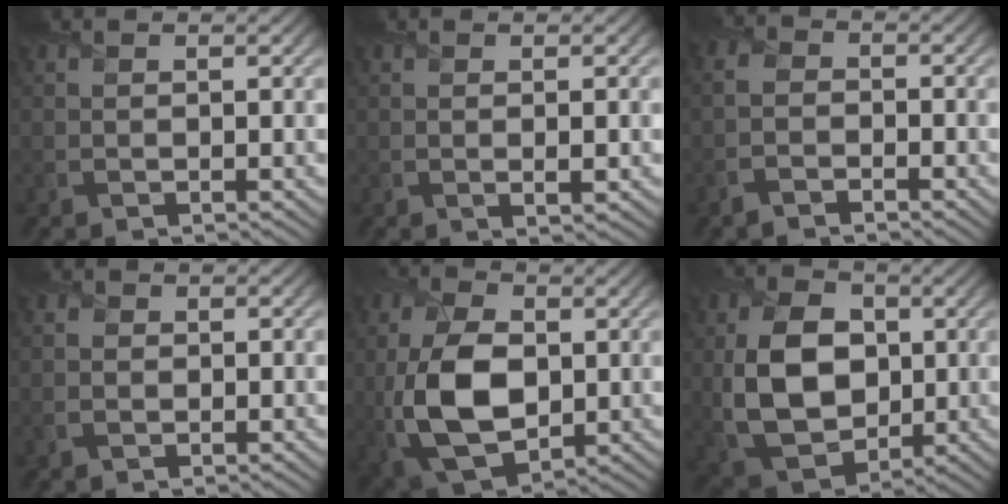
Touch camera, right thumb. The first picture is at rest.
{"total": 1.2, "force": [-0.1, 0.1, 1.2], "torque": [-0.023, -0.002, -0.002]}
{"total": 2.9, "force": [-2.0, 1.5, 1.6], "torque": [-0.037, -0.001, -0.052]}
{"total": 2.2, "force": [-0.6, 1.8, 1.1], "torque": [-0.022, 0.001, -0.015]}
{"total": 12.7, "force": [-0.9, 7.8, 9.9], "torque": [-0.234, -0.001, -0.018]}
{"total": 11.7, "force": [0.3, 8.5, 8.1], "torque": [-0.176, -0.005, 0.006]}